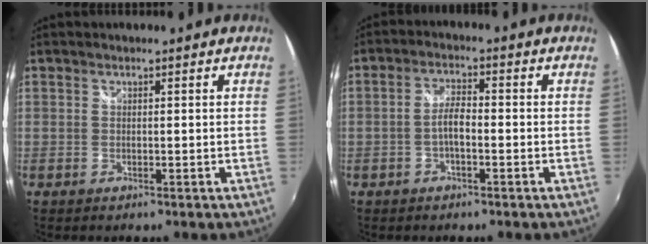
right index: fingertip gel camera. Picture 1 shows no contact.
{"total": 3.5, "force": [-1.3, 1.1, 3.1], "torque": [-0.065, 0.009, -0.026]}